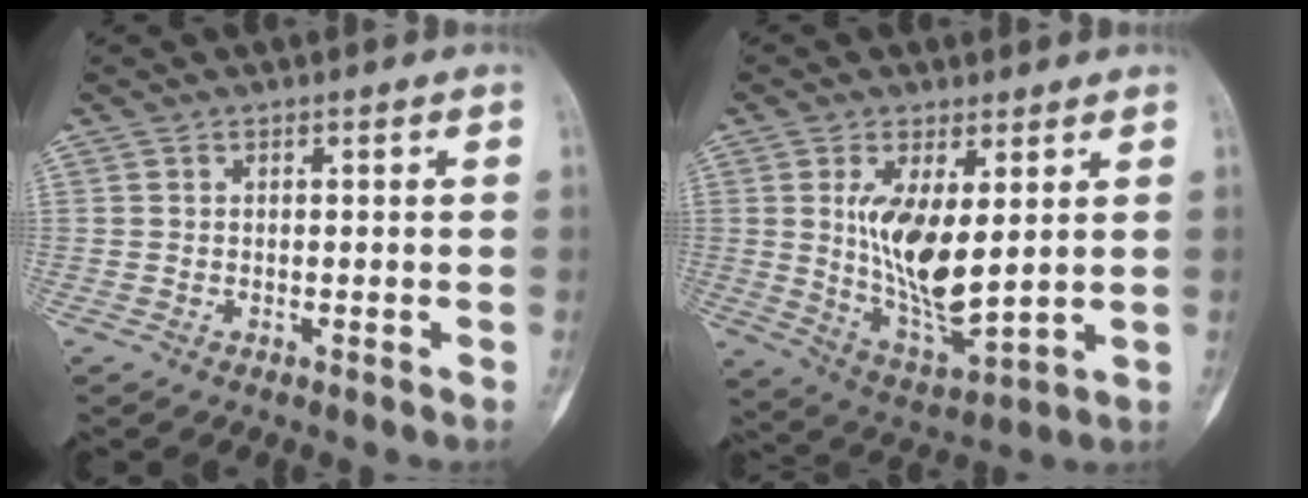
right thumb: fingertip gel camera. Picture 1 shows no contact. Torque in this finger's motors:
{"motor_torque": [0.08, 3.12, 0.55, -0.37, 0.47]}